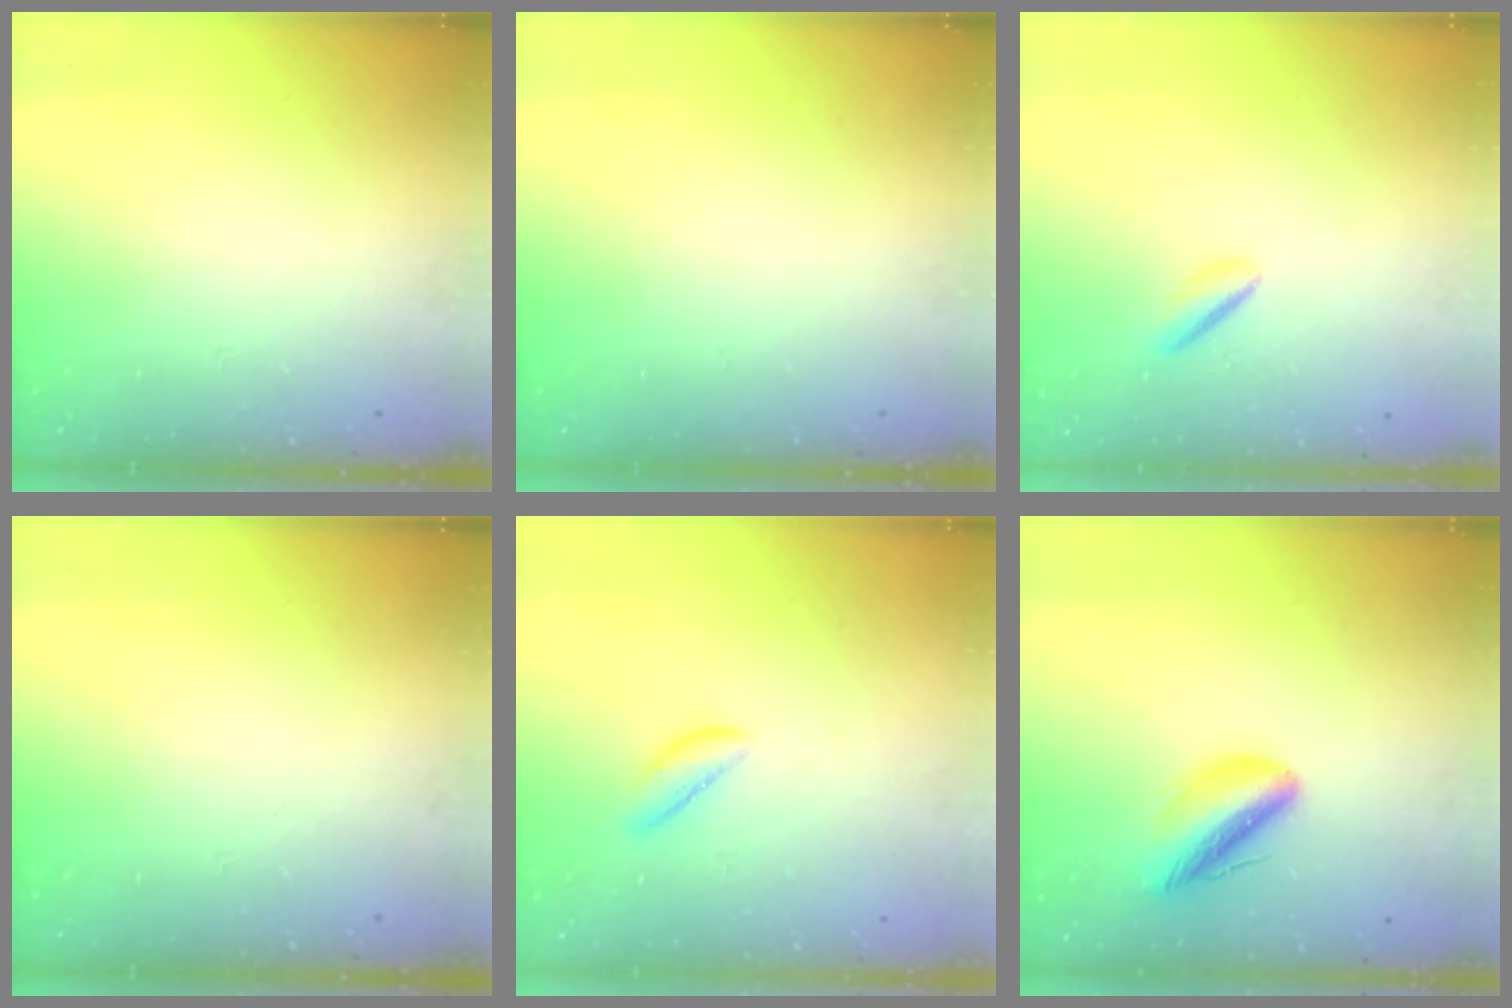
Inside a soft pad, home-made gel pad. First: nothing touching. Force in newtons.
{"total": 0.0}
{"total": 2.6, "press": 2.4, "slide": 0.9}
{"total": 0.0}
{"total": 2.7, "press": 2.6, "slide": 0.8}
{"total": 10.5, "press": 10.3, "slide": 1.9}